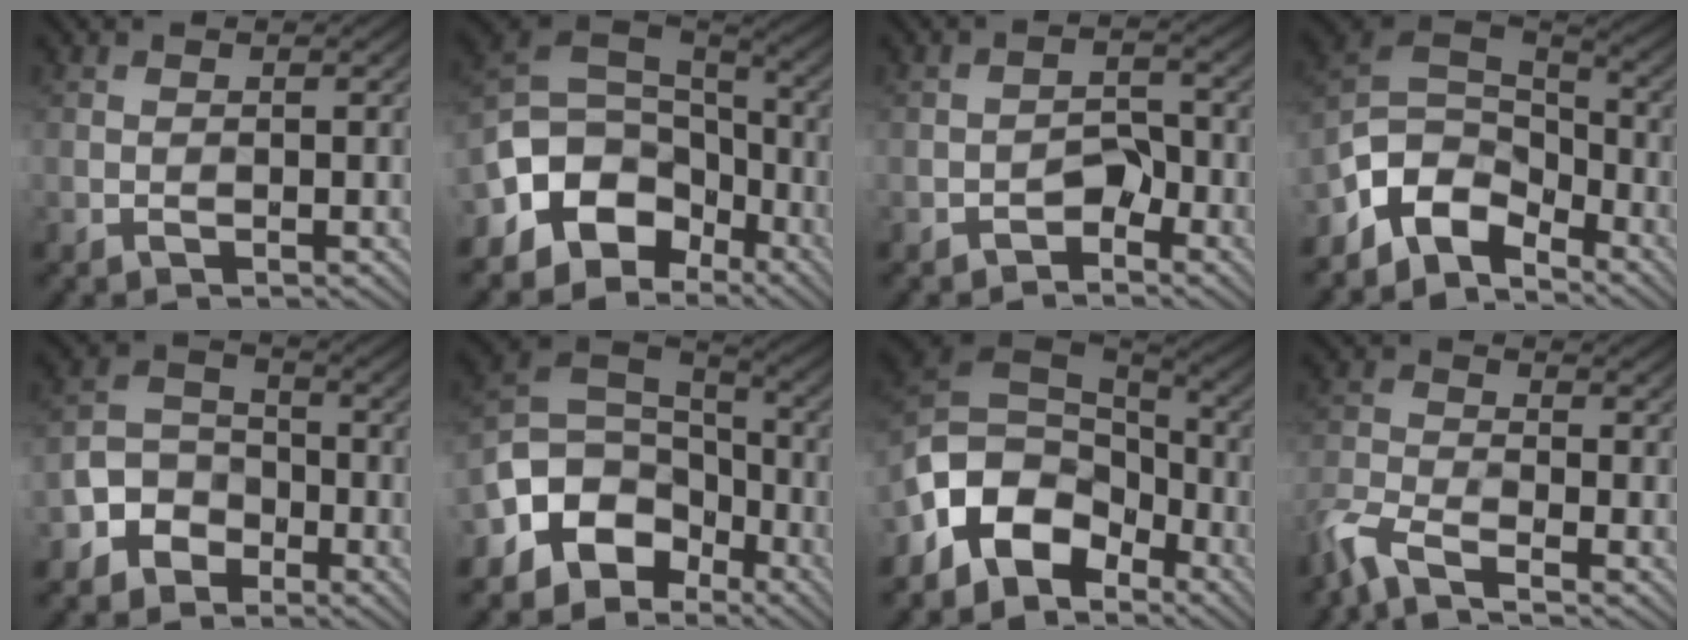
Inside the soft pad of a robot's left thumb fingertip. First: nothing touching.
{"total": 11.8, "force": [-5.0, 8.6, 6.2], "torque": [-0.153, -0.021, -0.079]}
{"total": 2.5, "force": [-1.8, 1.2, 1.1], "torque": [-0.020, 0.008, -0.031]}
{"total": 9.2, "force": [-5.8, 5.5, 4.6], "torque": [-0.114, -0.006, -0.111]}
{"total": 6.0, "force": [-3.8, 4.3, 1.9], "torque": [-0.052, -0.003, -0.090]}
{"total": 10.5, "force": [-5.2, 7.5, 5.3], "torque": [-0.133, -0.013, -0.089]}
{"total": 11.0, "force": [-5.1, 7.4, 6.4], "torque": [-0.158, -0.010, -0.093]}
{"total": 6.1, "force": [-4.8, 1.9, 3.3], "torque": [-0.087, -0.018, -0.100]}